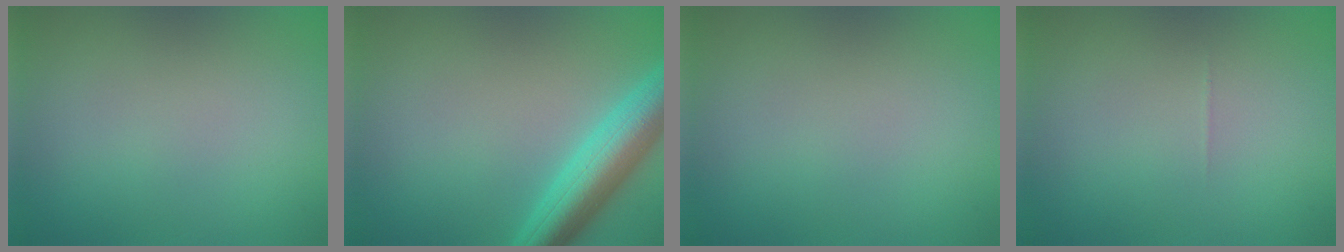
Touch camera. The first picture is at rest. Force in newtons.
{"total": 5.7, "press": 5.7, "slide": 0.2}
{"total": 0.0}
{"total": 0.0}